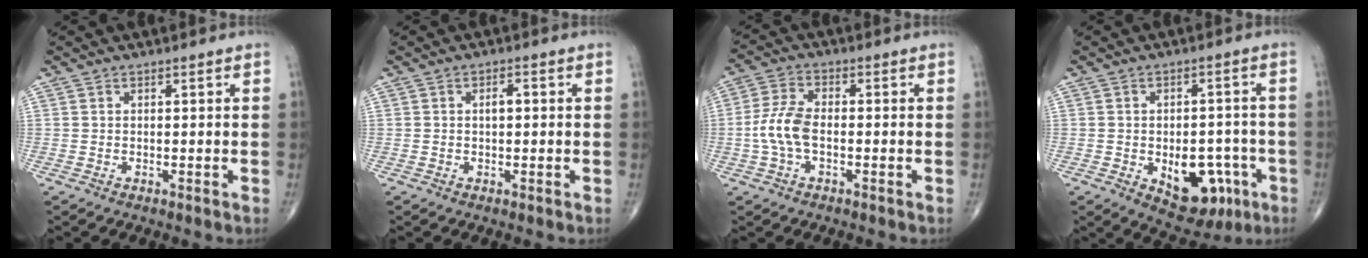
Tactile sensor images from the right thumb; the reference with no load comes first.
{"total": 2.0, "force": [0.1, 1.0, 1.7], "torque": [-0.027, 0.005, -0.001]}
{"total": 7.1, "force": [-1.3, 3.6, 5.9], "torque": [-0.140, 0.021, -0.028]}
{"total": 12.2, "force": [-4.3, 7.3, 8.8], "torque": [-0.084, 0.025, -0.044]}